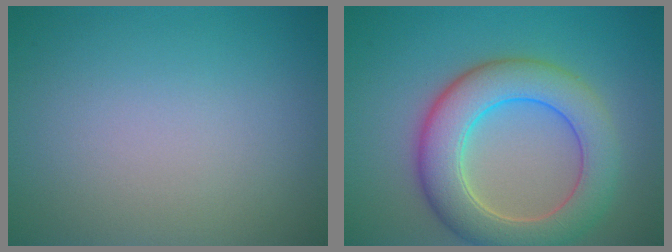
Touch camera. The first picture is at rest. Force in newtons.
{"total": 7.6, "press": 7.6, "slide": 0.3}